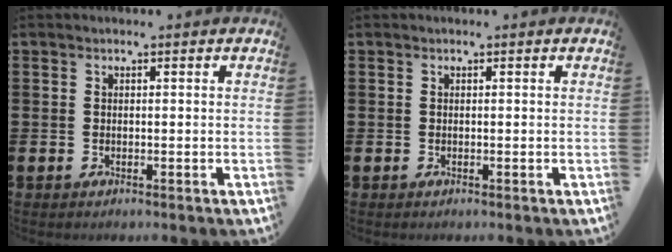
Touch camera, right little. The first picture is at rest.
{"total": 0.0}